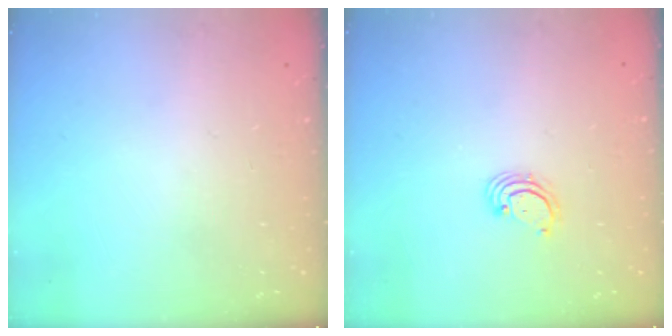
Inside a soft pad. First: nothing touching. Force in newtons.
{"total": 2.7, "press": 2.7, "slide": 0.3}